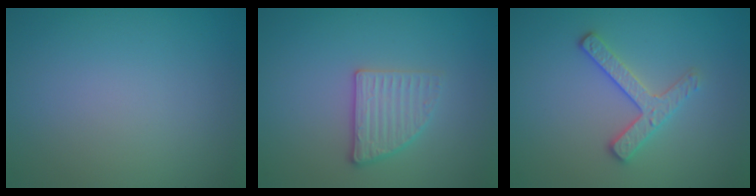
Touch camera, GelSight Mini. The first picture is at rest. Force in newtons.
{"total": 2.7, "press": 2.5, "slide": 1.0}
{"total": 2.8, "press": 2.6, "slide": 1.1}